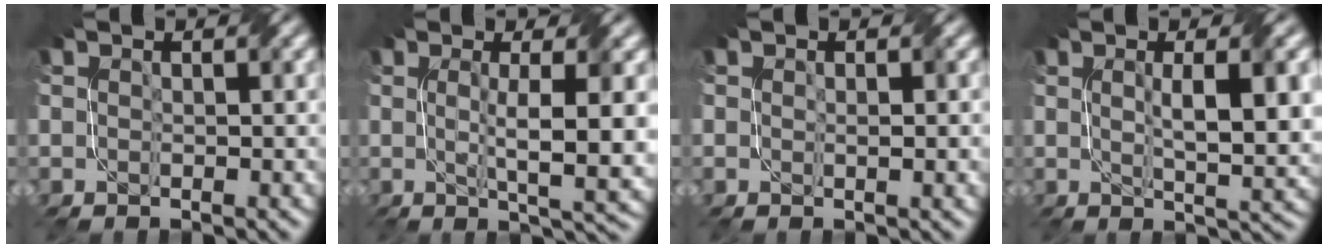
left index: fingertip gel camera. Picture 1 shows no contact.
{"total": 6.0, "force": [0.2, 1.1, 5.9], "torque": [-0.092, -0.004, 0.005]}
{"total": 1.4, "force": [0.1, 0.2, 1.4], "torque": [-0.022, -0.001, 0.002]}
{"total": 6.8, "force": [1.0, 1.7, 6.5], "torque": [-0.094, 0.000, 0.021]}